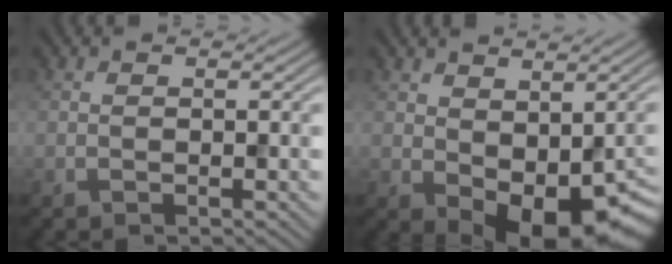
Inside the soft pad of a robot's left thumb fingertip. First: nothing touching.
{"total": 9.2, "force": [-1.6, 5.4, 7.3], "torque": [-0.104, -0.034, -0.003]}